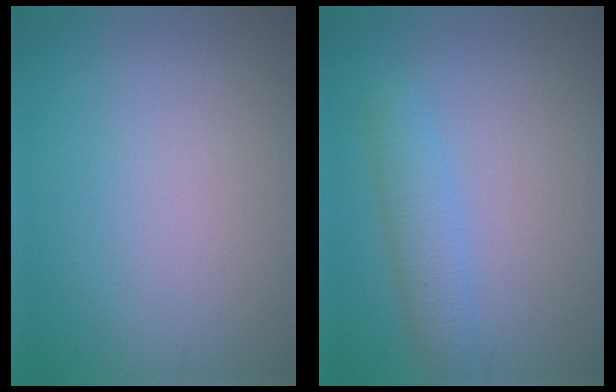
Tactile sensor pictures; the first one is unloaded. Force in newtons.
{"total": 2.4, "press": 2.4, "slide": 0.1}